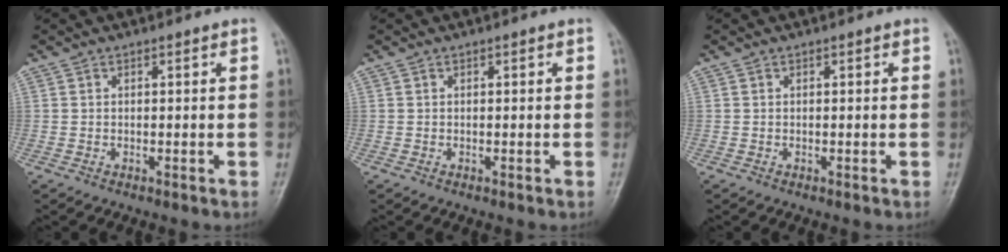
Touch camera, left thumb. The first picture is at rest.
{"total": 0.0}
{"total": 0.0}